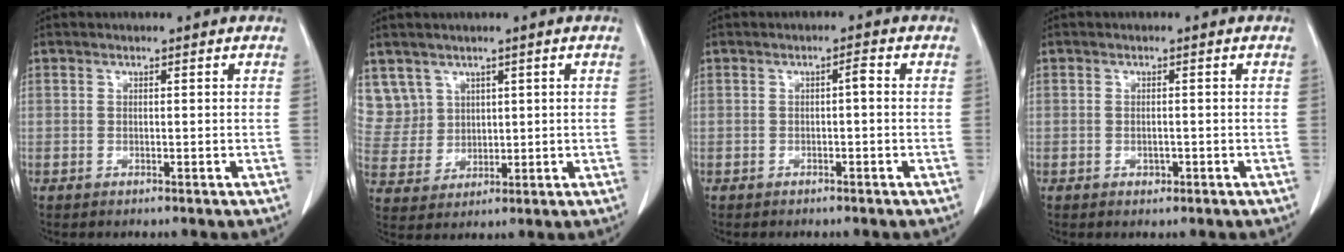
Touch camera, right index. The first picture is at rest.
{"total": 7.4, "force": [4.3, 6.1, -0.1], "torque": [-0.001, 0.013, 0.102]}
{"total": 1.3, "force": [-0.1, 0.2, 1.2], "torque": [-0.019, 0.005, 0.000]}
{"total": 1.0, "force": [-0.3, 0.7, 0.7], "torque": [-0.012, -0.001, 0.001]}